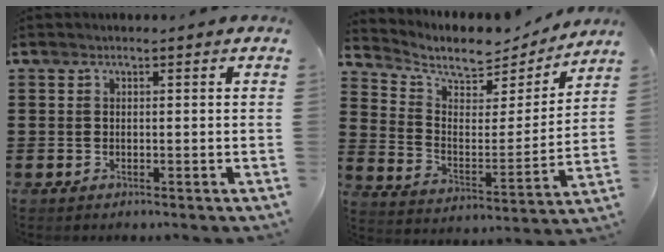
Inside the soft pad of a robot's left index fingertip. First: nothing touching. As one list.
[{"total": 6.6, "force": [5.9, 2.2, 2.2], "torque": [-0.069, -0.043, 0.098]}]